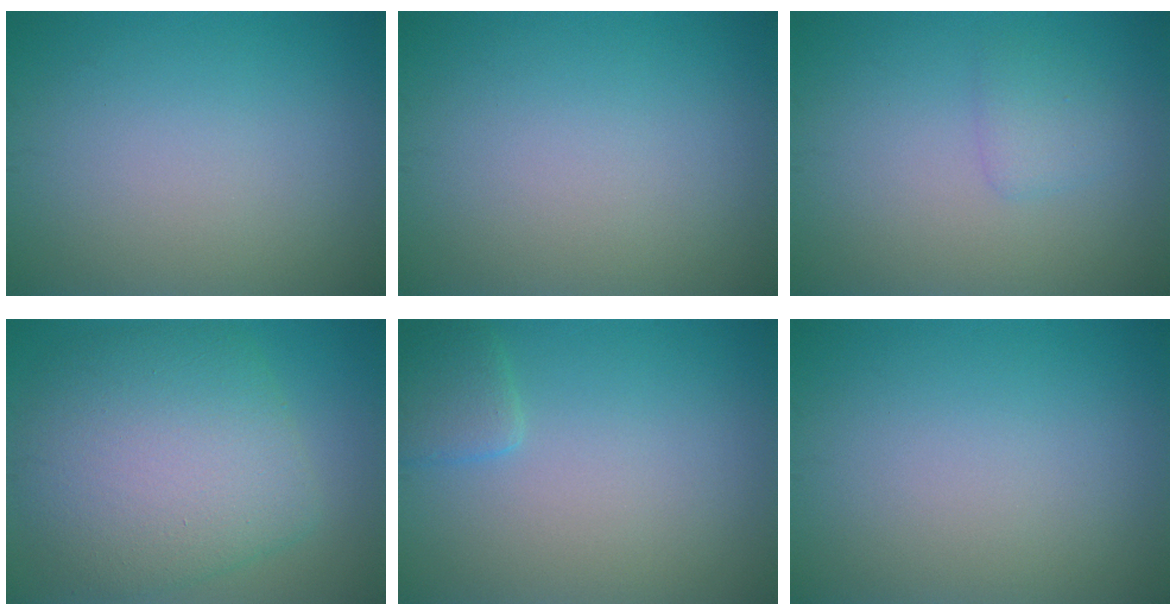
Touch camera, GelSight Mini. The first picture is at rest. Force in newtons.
{"total": 0.0}
{"total": 1.5, "press": 1.4, "slide": 0.1}
{"total": 9.3, "press": 9.3, "slide": 0.3}
{"total": 1.7, "press": 1.7, "slide": 0.1}
{"total": 0.0}